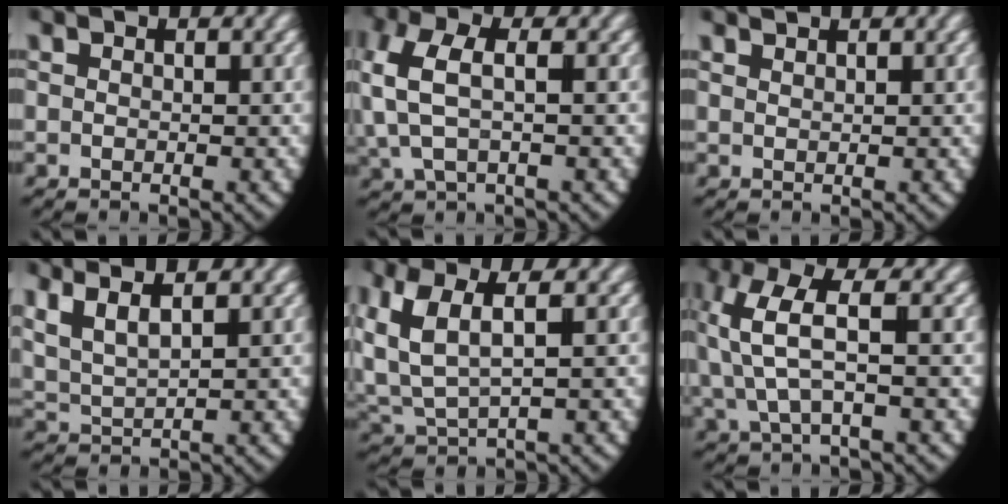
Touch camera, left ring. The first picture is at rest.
{"total": 5.3, "force": [0.8, 3.3, 4.0], "torque": [-0.104, 0.000, 0.017]}
{"total": 1.2, "force": [1.0, -0.6, 0.0], "torque": [0.003, -0.002, 0.025]}
{"total": 6.7, "force": [2.7, 4.6, 3.9], "torque": [-0.098, 0.007, 0.042]}
{"total": 6.8, "force": [1.4, 4.5, 4.9], "torque": [-0.126, -0.012, 0.038]}
{"total": 6.7, "force": [1.3, 3.9, 5.3], "torque": [-0.128, -0.001, 0.022]}